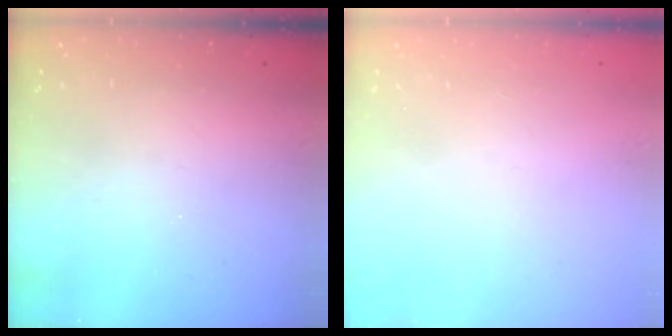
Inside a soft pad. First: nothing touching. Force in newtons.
{"total": 0.0}